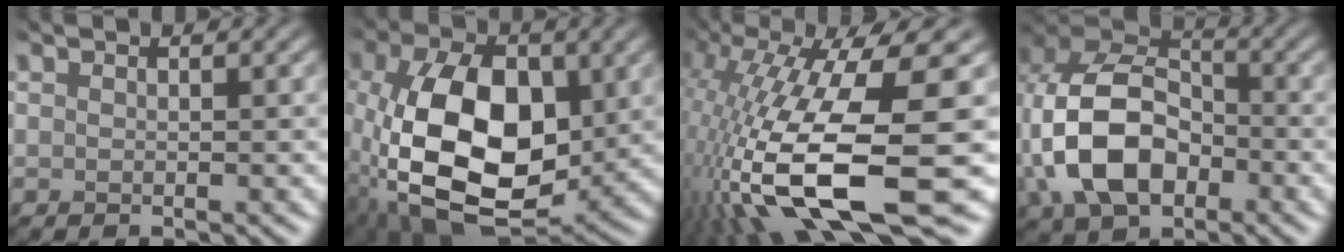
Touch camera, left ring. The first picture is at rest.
{"total": 12.6, "force": [-2.6, 7.3, 10.0], "torque": [-0.180, -0.012, -0.040]}
{"total": 15.4, "force": [-4.7, 4.2, 14.1], "torque": [-0.287, -0.012, -0.069]}
{"total": 10.2, "force": [-3.0, 7.1, 6.8], "torque": [-0.152, -0.001, -0.066]}